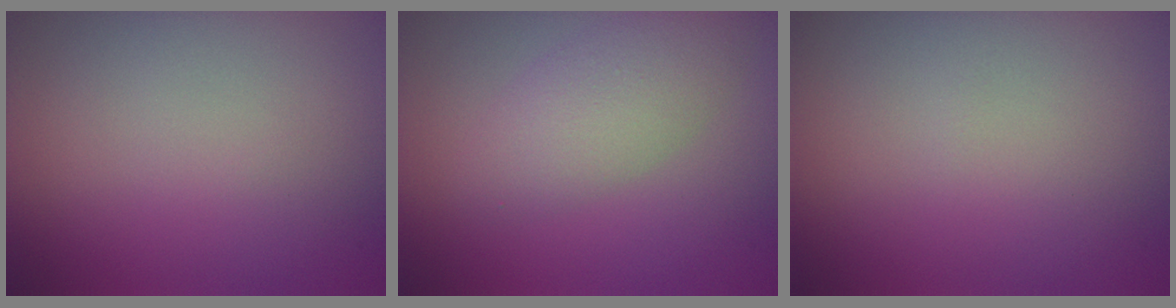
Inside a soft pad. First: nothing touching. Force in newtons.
{"total": 3.5, "press": 3.5, "slide": 0.3}
{"total": 0.0}